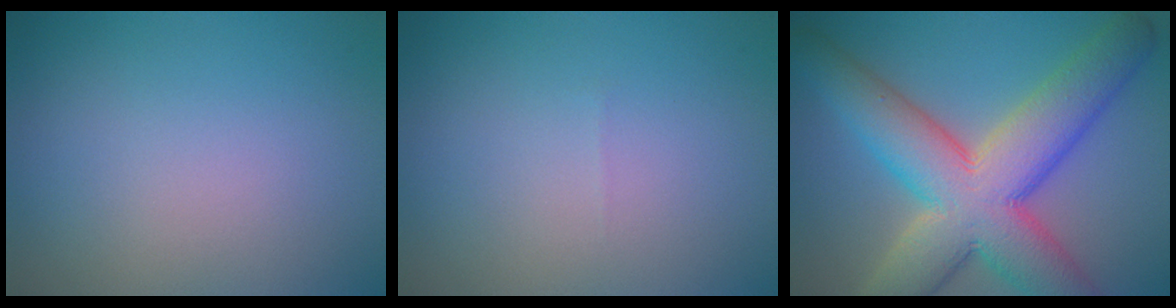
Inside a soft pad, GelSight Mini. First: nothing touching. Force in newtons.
{"total": 0.0}
{"total": 11.7, "press": 11.7, "slide": 0.6}